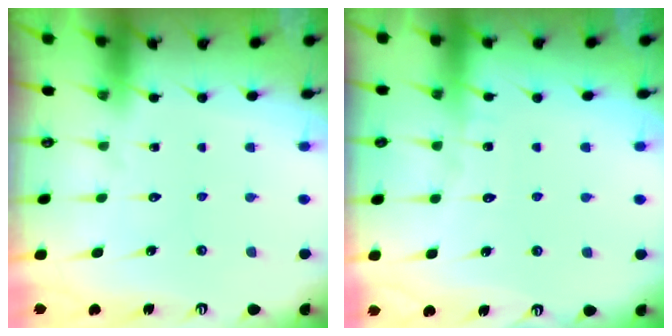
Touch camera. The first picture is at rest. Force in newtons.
{"total": 3.4, "press": 3.4, "slide": 0.3}